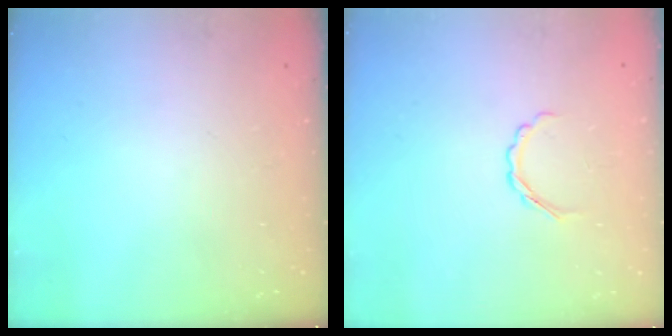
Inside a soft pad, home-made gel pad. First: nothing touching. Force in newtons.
{"total": 3.2, "press": 3.1, "slide": 0.8}